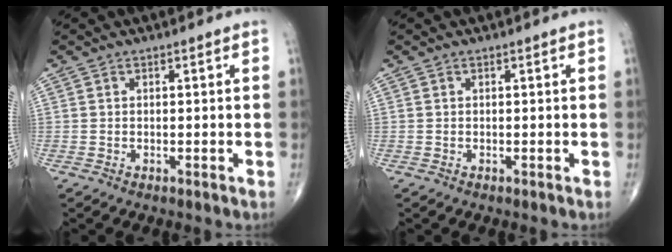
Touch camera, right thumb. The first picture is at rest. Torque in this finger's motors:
{"motor_torque": [0.01, -0.01, 0.04, 0.04, 0.02]}